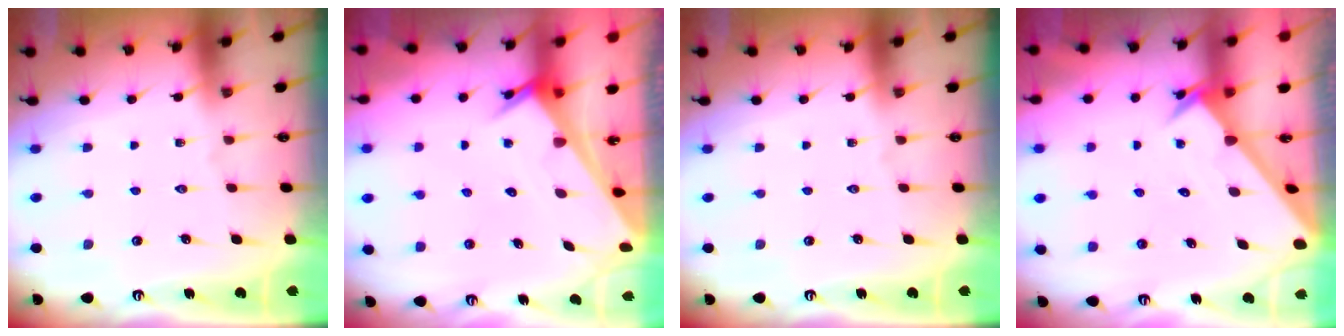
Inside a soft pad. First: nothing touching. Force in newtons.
{"total": 3.3, "press": 3.3, "slide": 0.3}
{"total": 0.0}
{"total": 2.4, "press": 2.4, "slide": 0.2}